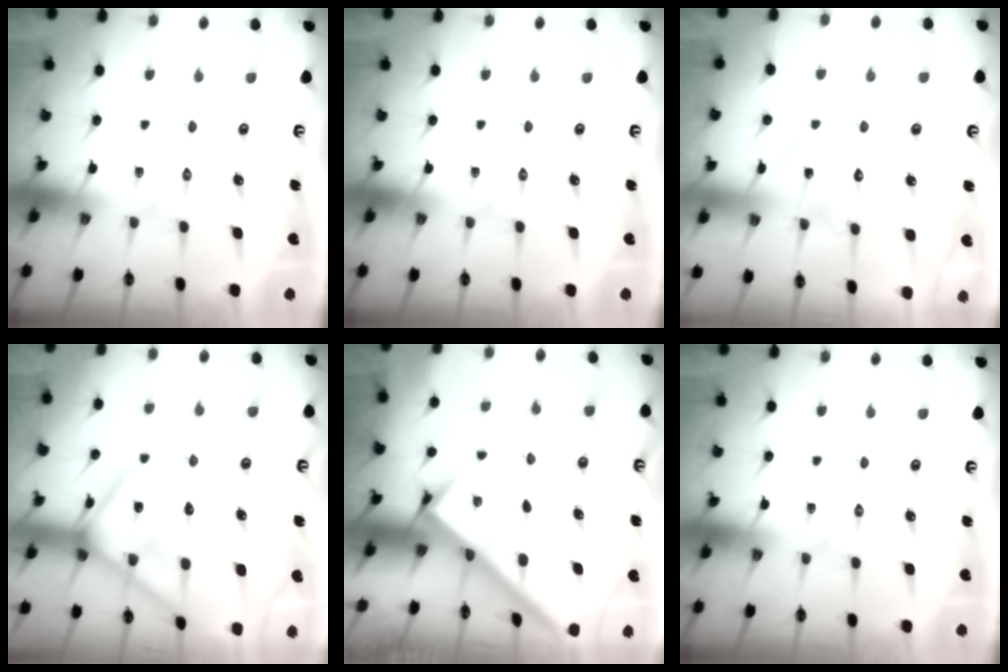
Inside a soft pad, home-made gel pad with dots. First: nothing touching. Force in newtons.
{"total": 0.0}
{"total": 8.4, "press": 8.4, "slide": 0.7}
{"total": 13.2, "press": 13.2, "slide": 1.1}
{"total": 2.7, "press": 2.7, "slide": 0.3}
{"total": 0.0}